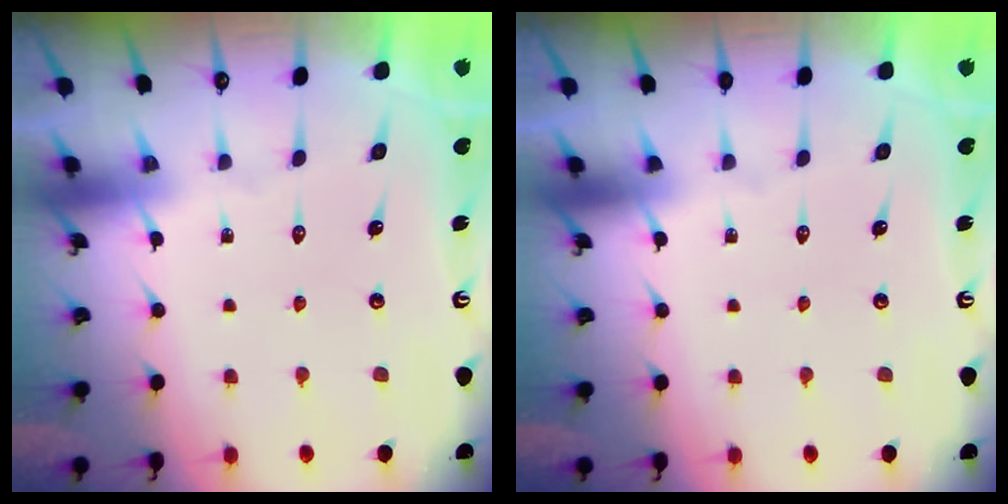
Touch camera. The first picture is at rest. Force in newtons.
{"total": 0.0}